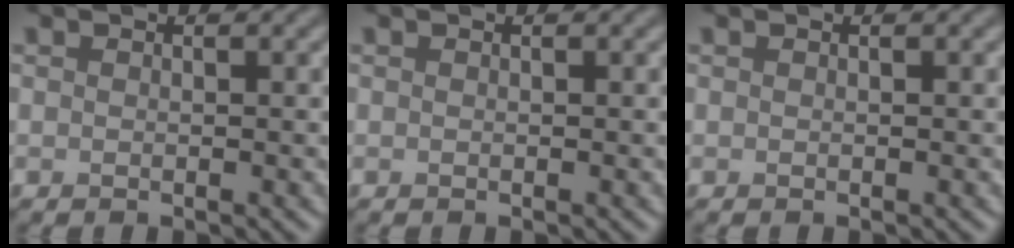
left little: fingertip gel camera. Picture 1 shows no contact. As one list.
[{"total": 0.0}, {"total": 0.0}]